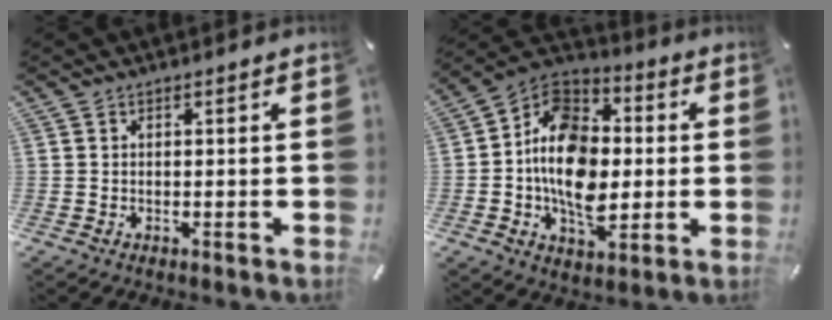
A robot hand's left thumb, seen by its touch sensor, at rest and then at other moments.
{"total": 17.1, "force": [-2.1, 12.2, 11.7], "torque": [-0.235, 0.013, -0.042]}